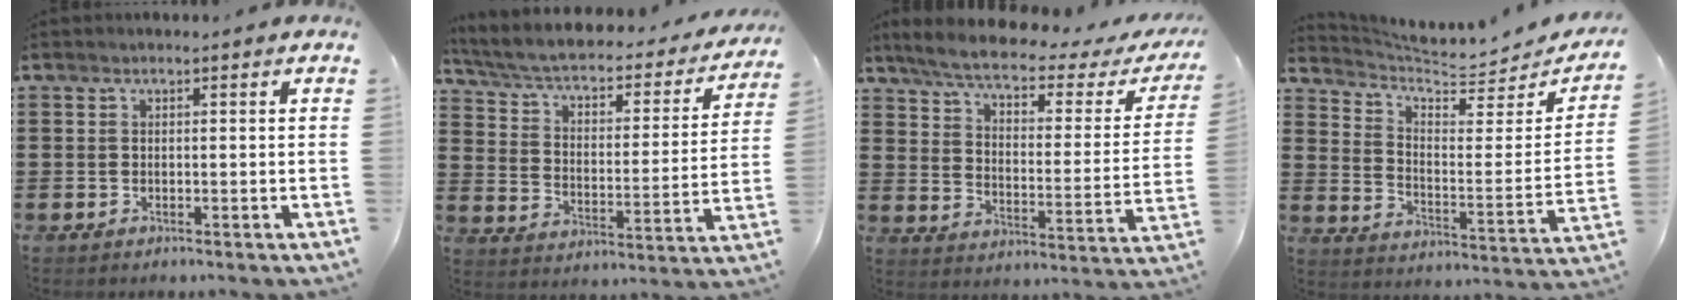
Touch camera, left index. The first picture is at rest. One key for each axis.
{"total": 4.1, "fx": 3.1, "fy": 1.1, "fz": 2.5, "tx": -0.063, "ty": -0.029, "tz": 0.043}
{"total": 5.1, "fx": 3.8, "fy": 0.6, "fz": 3.3, "tx": -0.083, "ty": -0.027, "tz": 0.059}
{"total": 5.3, "fx": 4.9, "fy": 1.0, "fz": 1.9, "tx": -0.056, "ty": -0.044, "tz": 0.078}